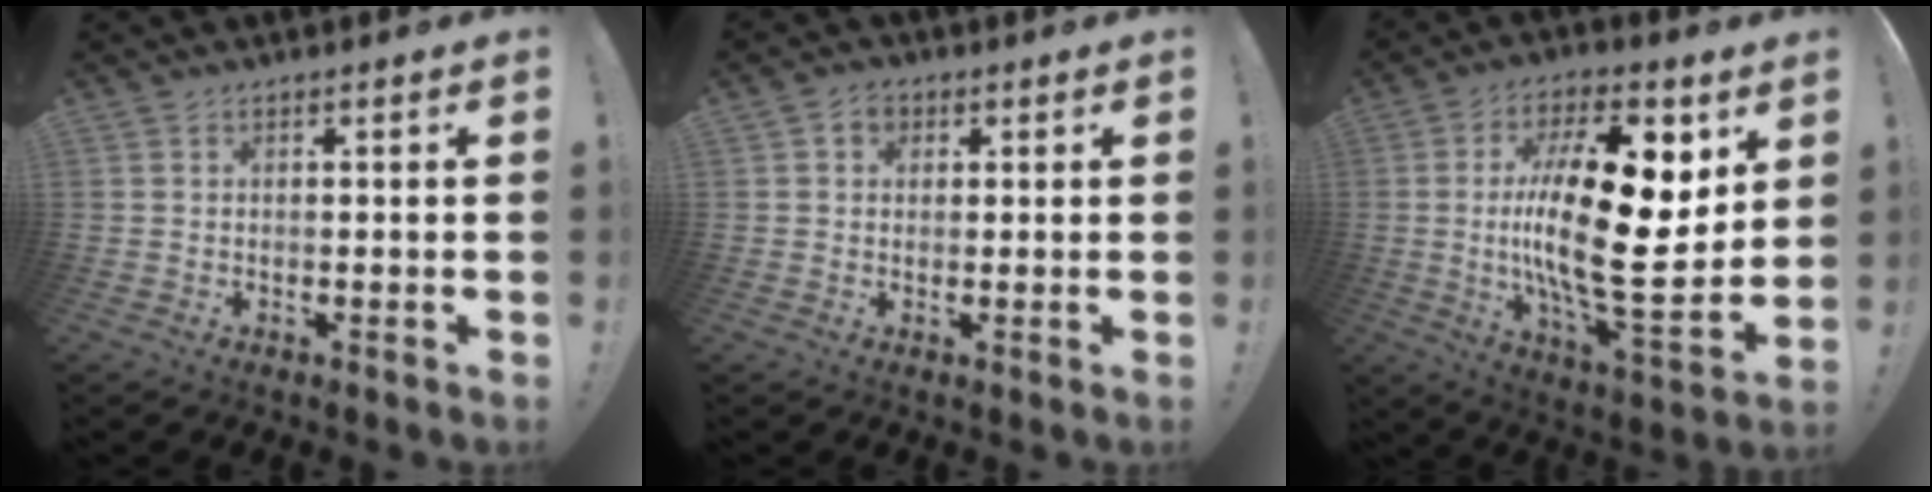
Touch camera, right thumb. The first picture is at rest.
{"total": 3.5, "force": [1.2, 3.0, 1.5], "torque": [-0.019, 0.000, 0.022]}
{"total": 26.2, "force": [2.8, 9.7, 24.2], "torque": [-0.440, -0.022, 0.046]}